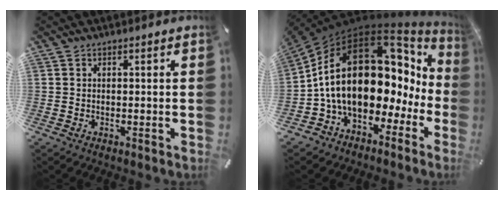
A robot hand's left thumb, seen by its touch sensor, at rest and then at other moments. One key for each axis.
{"total": 24.9, "fx": 2.6, "fy": 16.7, "fz": 18.2, "tx": -0.353, "ty": -0.020, "tz": 0.057}